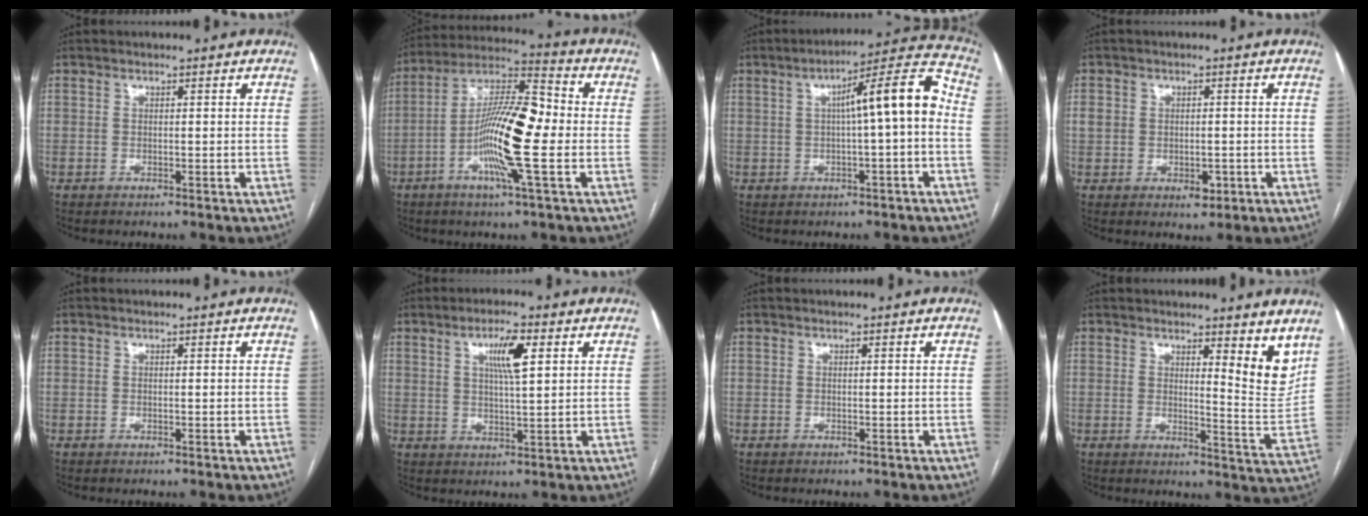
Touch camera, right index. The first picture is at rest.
{"total": 15.2, "force": [-2.7, 1.5, 14.9], "torque": [-0.275, 0.010, -0.056]}
{"total": 10.5, "force": [0.2, 0.6, 10.5], "torque": [-0.148, 0.034, 0.001]}
{"total": 4.4, "force": [-0.7, 3.4, 2.7], "torque": [-0.039, 0.010, 0.001]}
{"total": 0.0}
{"total": 6.1, "force": [2.4, 0.7, 5.5], "torque": [-0.099, 0.002, 0.041]}
{"total": 0.0}
{"total": 6.7, "force": [4.7, 0.8, 4.7], "torque": [-0.054, -0.031, 0.060]}